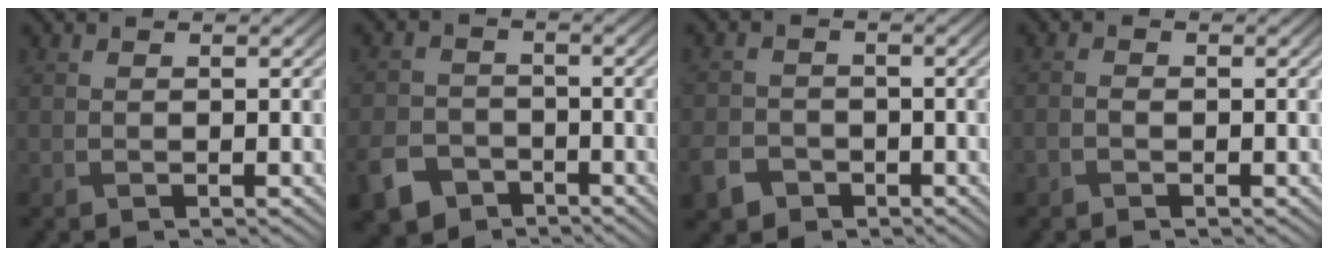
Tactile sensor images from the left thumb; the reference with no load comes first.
{"total": 5.5, "force": [-3.7, 3.5, 2.1], "torque": [-0.054, -0.012, -0.075]}
{"total": 4.2, "force": [-2.5, 3.0, 1.5], "torque": [-0.043, -0.010, -0.053]}
{"total": 1.0, "force": [-0.5, 0.6, 0.6], "torque": [-0.015, 0.002, -0.012]}